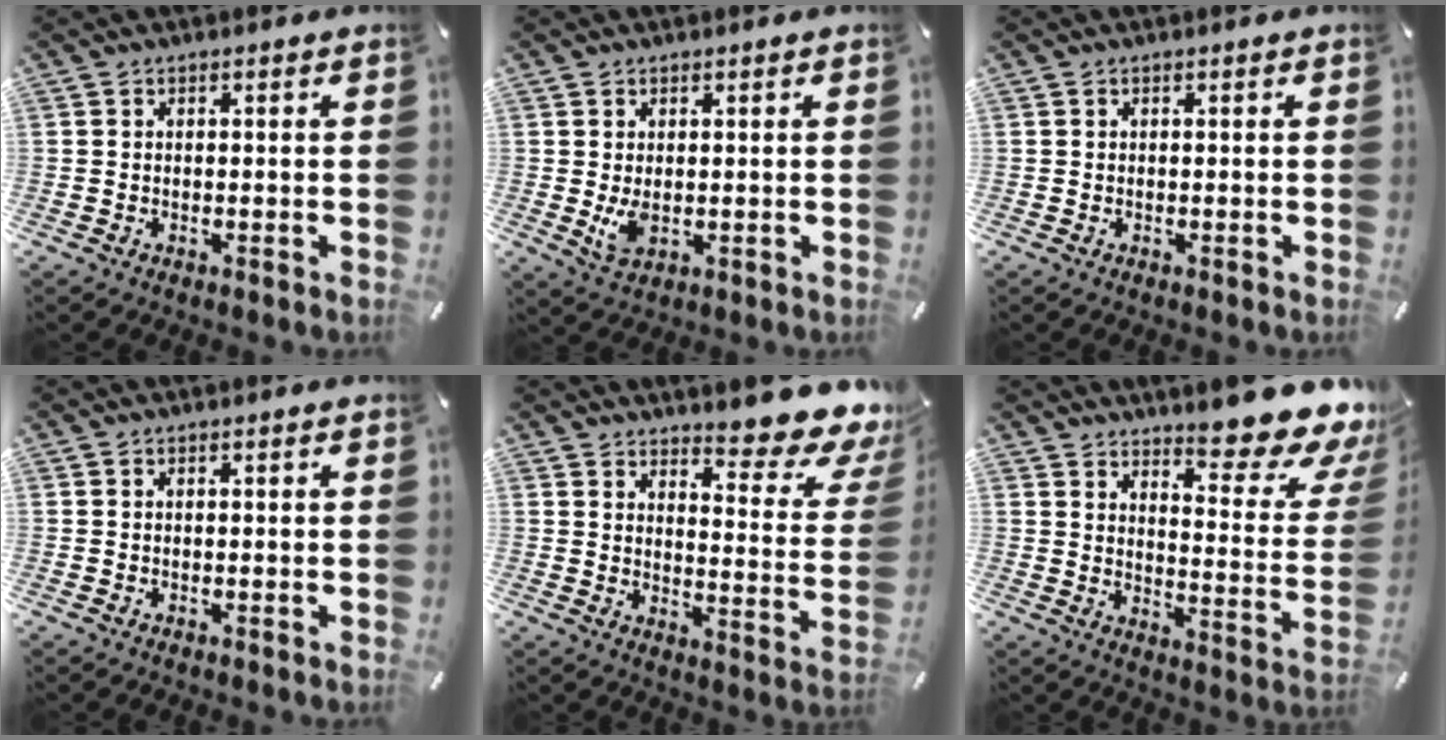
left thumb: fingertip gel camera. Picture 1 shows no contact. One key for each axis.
{"total": 4.5, "fx": 0.1, "fy": 2.7, "fz": 3.6, "tx": -0.070, "ty": -0.010, "tz": -0.002}
{"total": 0.0}
{"total": 0.0}
{"total": 11.7, "fx": 9.9, "fy": 3.3, "fz": 5.3, "tx": -0.062, "ty": -0.102, "tz": 0.163}
{"total": 15.3, "fx": 12.7, "fy": 3.9, "fz": 7.5, "tx": -0.085, "ty": -0.128, "tz": 0.206}